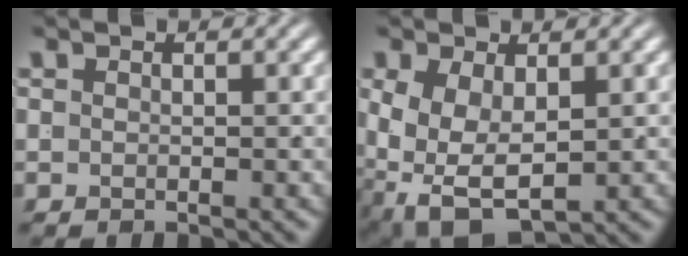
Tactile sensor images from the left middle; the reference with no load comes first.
{"total": 7.6, "force": [-2.7, 5.5, 4.6], "torque": [-0.112, -0.052, -0.019]}